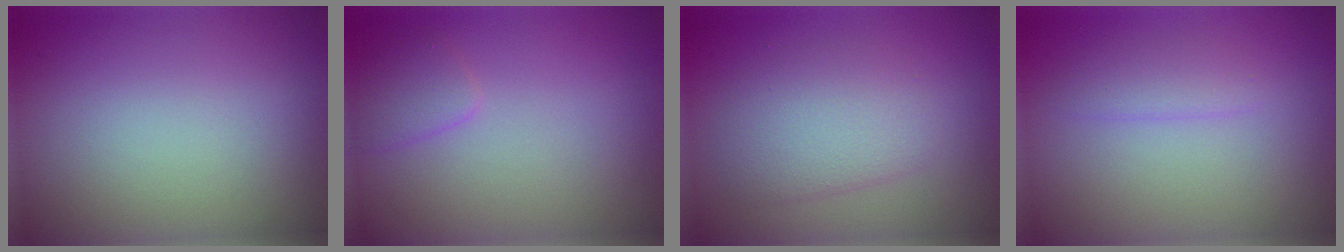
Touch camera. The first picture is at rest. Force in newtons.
{"total": 1.4, "press": 1.4, "slide": 0.1}
{"total": 3.5, "press": 3.5, "slide": 0.1}
{"total": 1.5, "press": 1.5, "slide": 0.0}